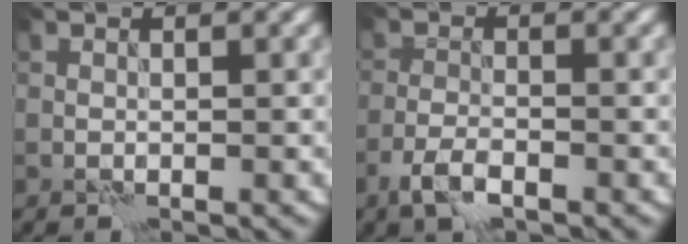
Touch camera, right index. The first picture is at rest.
{"total": 2.8, "force": [-1.8, 1.0, 1.9], "torque": [-0.043, 0.001, -0.040]}